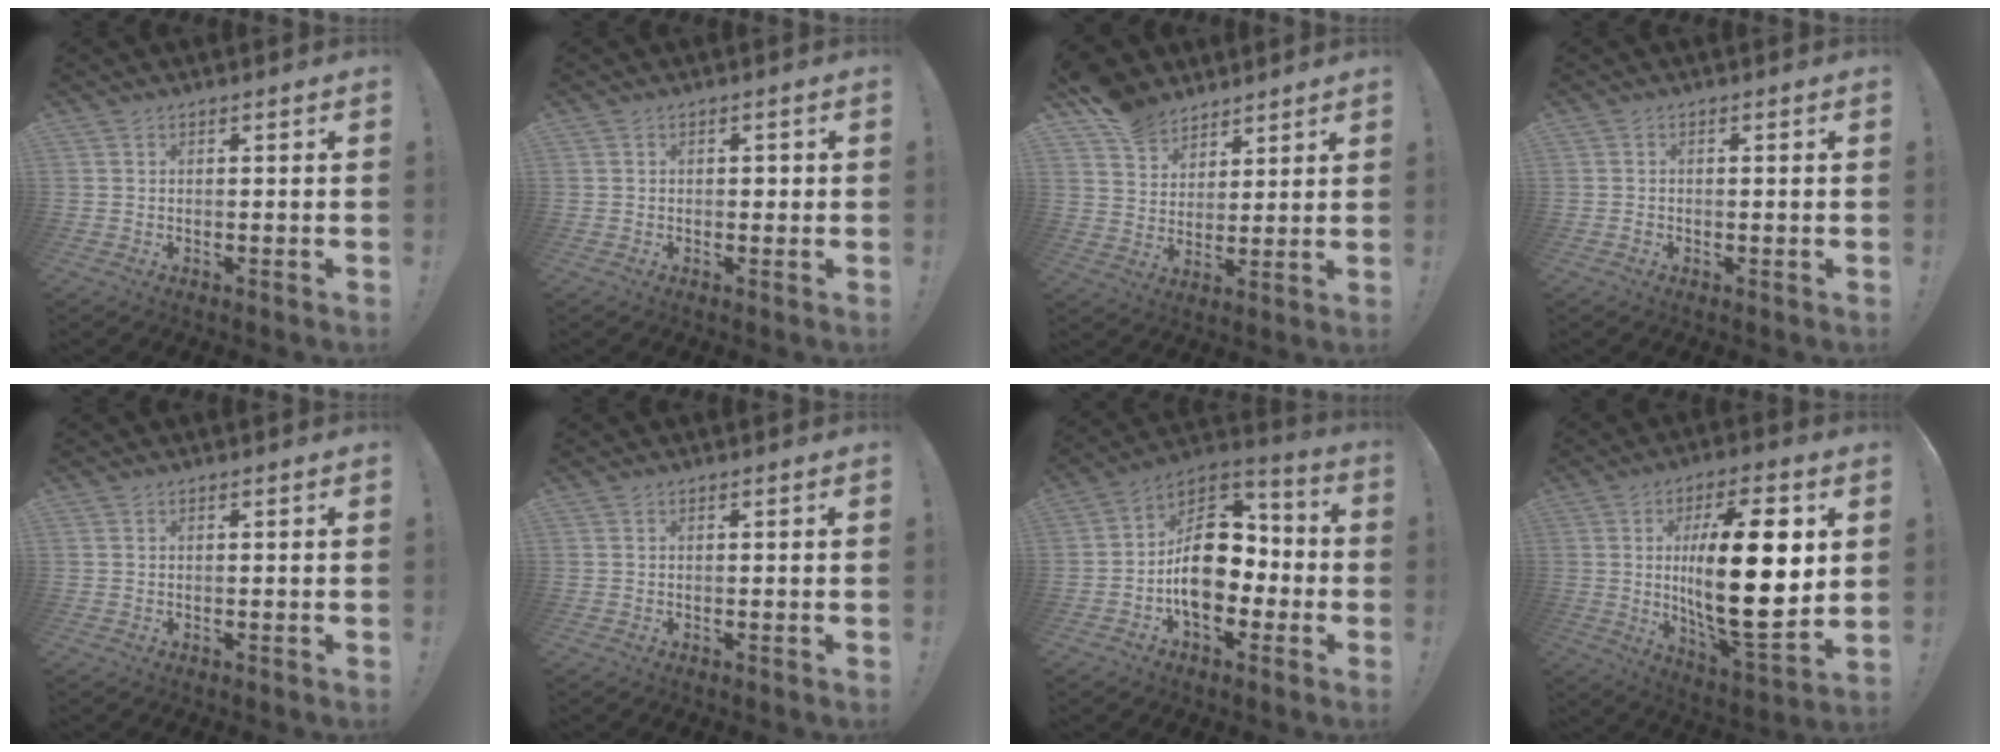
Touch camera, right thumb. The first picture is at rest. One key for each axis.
{"total": 1.3, "fx": 0.0, "fy": 1.1, "fz": 0.6, "tx": -0.002, "ty": 0.001, "tz": -0.003}
{"total": 10.7, "fx": 8.1, "fy": 6.5, "fz": 2.3, "tx": -0.045, "ty": -0.058, "tz": 0.162}
{"total": 0.9, "fx": -0.4, "fy": 0.5, "fz": 0.6, "tx": -0.009, "ty": 0.003, "tz": -0.006}
{"total": 0.0}
{"total": 0.0}
{"total": 16.8, "fx": -2.9, "fy": 12.0, "fz": 11.3, "tx": -0.168, "ty": 0.019, "tz": -0.041}
{"total": 24.5, "fx": 3.2, "fy": 8.3, "fz": 22.9, "tx": -0.377, "ty": -0.021, "tz": 0.048}